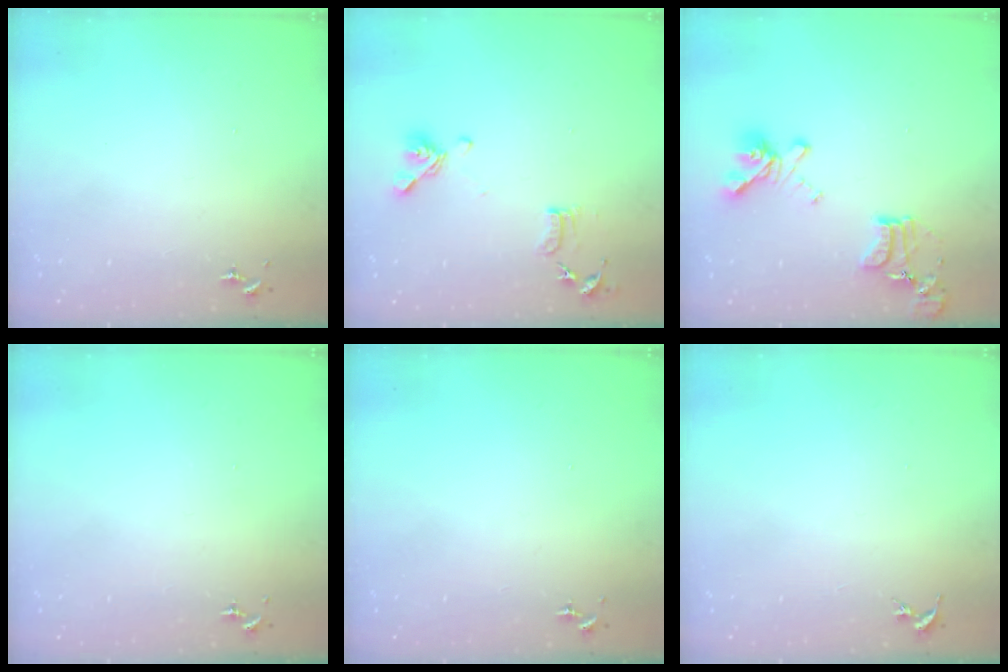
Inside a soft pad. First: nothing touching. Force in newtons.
{"total": 12.9, "press": 12.8, "slide": 1.9}
{"total": 16.9, "press": 16.8, "slide": 1.2}
{"total": 0.0}
{"total": 0.0}
{"total": 0.0}